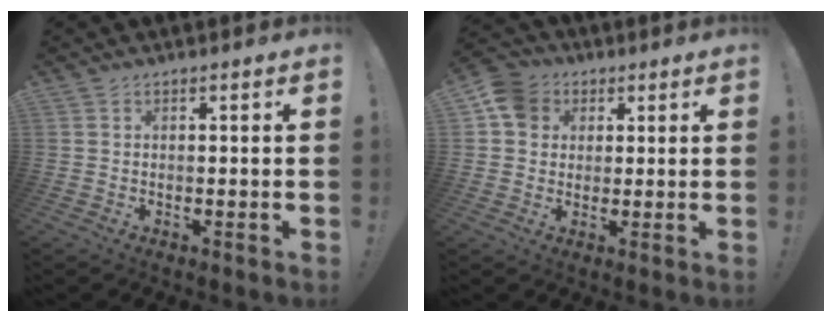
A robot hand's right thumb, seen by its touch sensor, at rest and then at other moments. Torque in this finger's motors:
{"motor_torque": [0.68, 0.72, 0.09, 0.24, 0.05]}